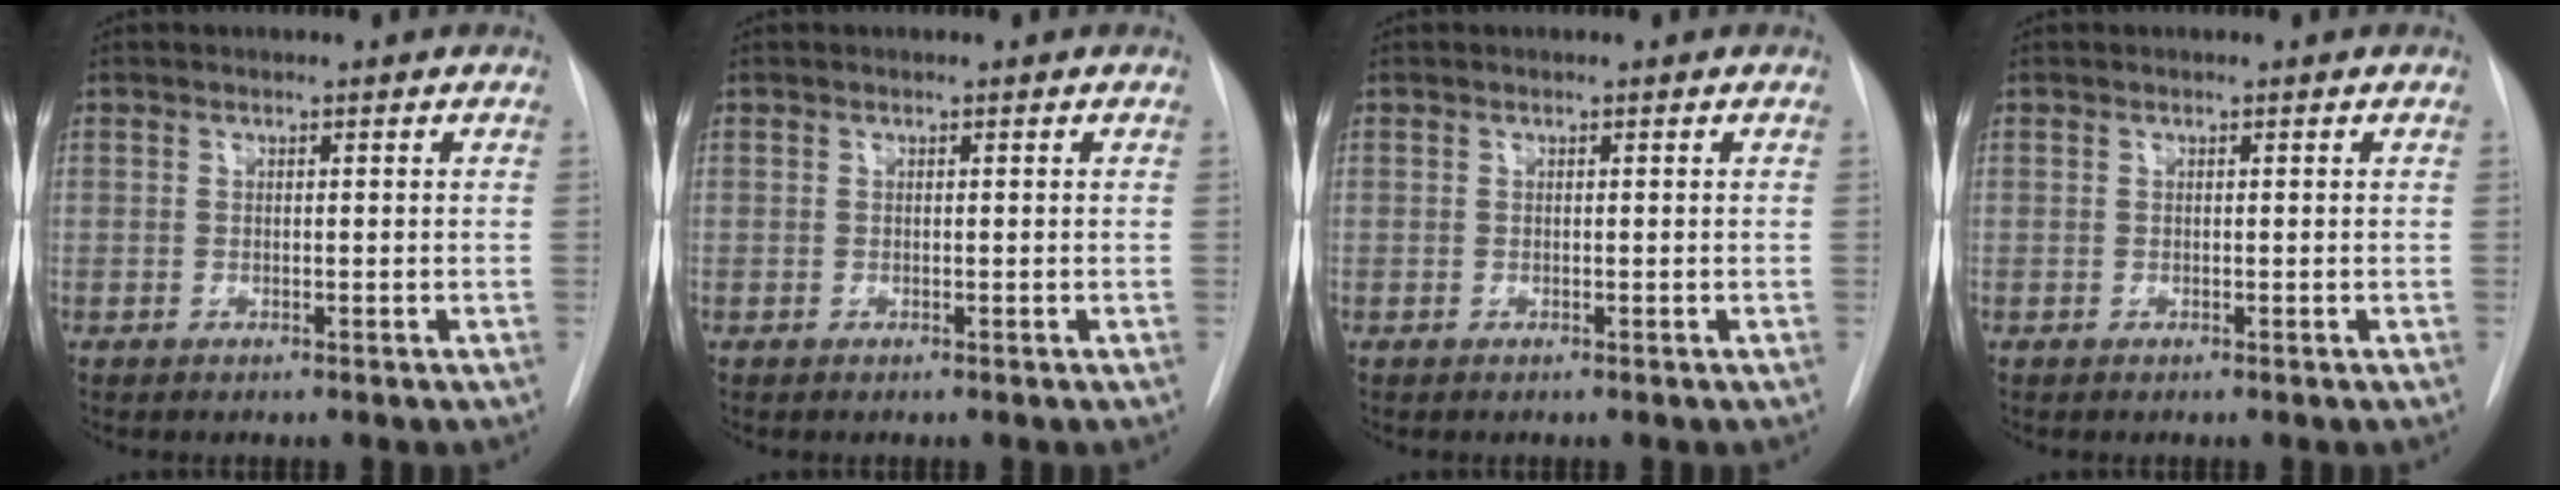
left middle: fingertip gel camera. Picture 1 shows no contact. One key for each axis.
{"total": 0.0}
{"total": 0.0}
{"total": 0.0}